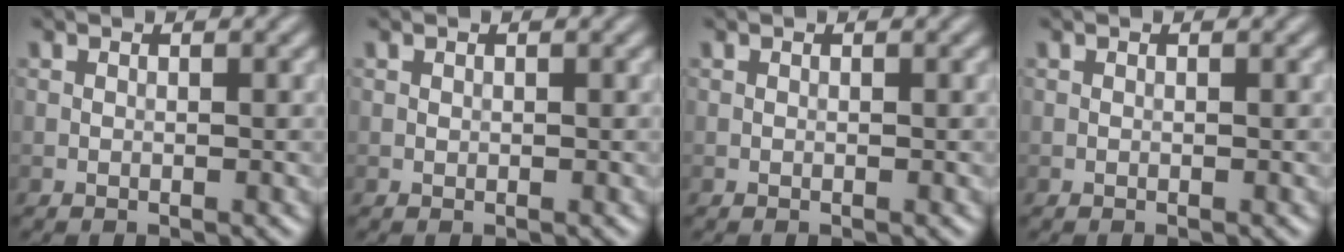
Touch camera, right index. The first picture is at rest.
{"total": 0.0}
{"total": 0.0}
{"total": 0.0}